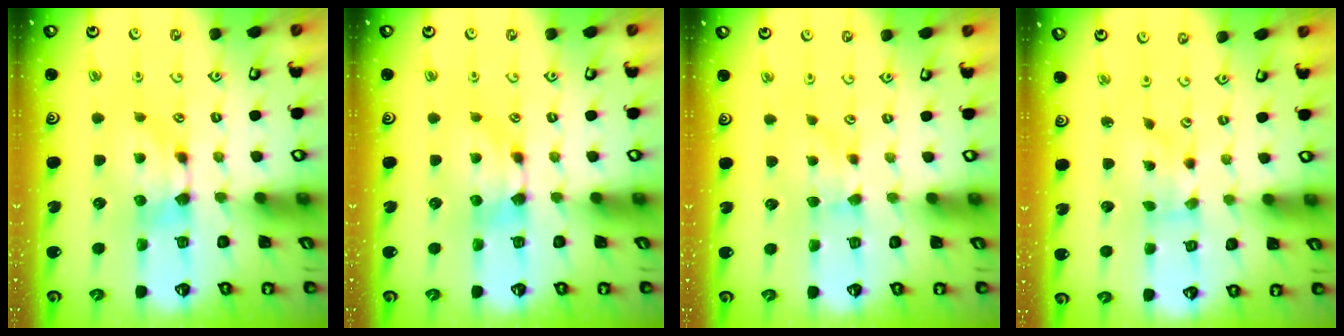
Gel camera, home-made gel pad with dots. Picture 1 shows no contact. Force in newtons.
{"total": 0.0}
{"total": 2.4, "press": 2.3, "slide": 0.5}
{"total": 2.0, "press": 1.7, "slide": 1.1}